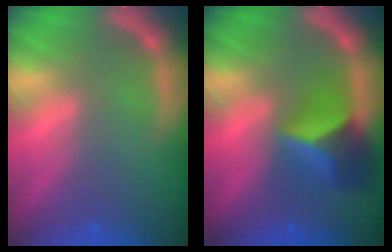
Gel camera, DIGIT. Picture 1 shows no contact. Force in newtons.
{"total": 6.0}